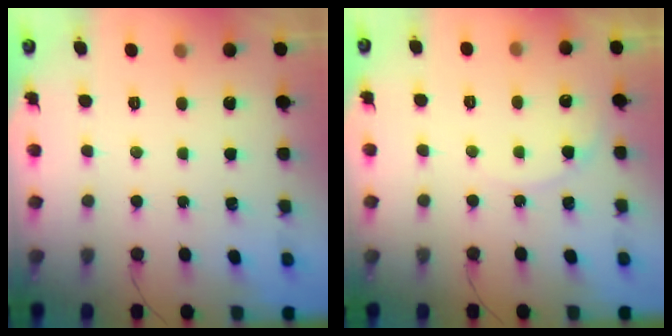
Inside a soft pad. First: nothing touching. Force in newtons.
{"total": 4.5, "press": 4.5, "slide": 0.6}